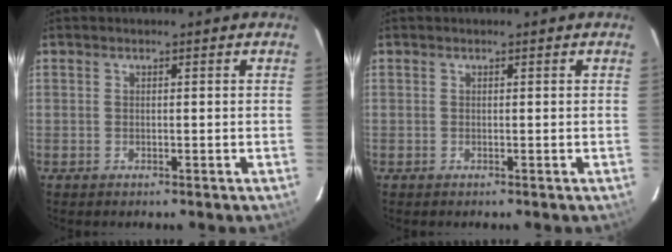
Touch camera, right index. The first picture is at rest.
{"total": 0.0}